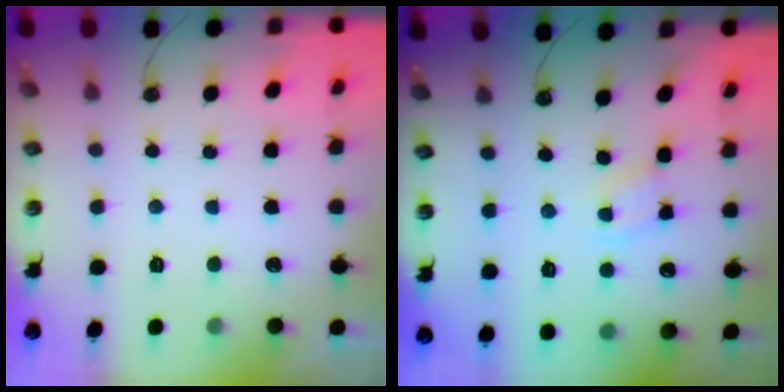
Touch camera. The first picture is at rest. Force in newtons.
{"total": 2.9, "press": 2.9, "slide": 0.4}